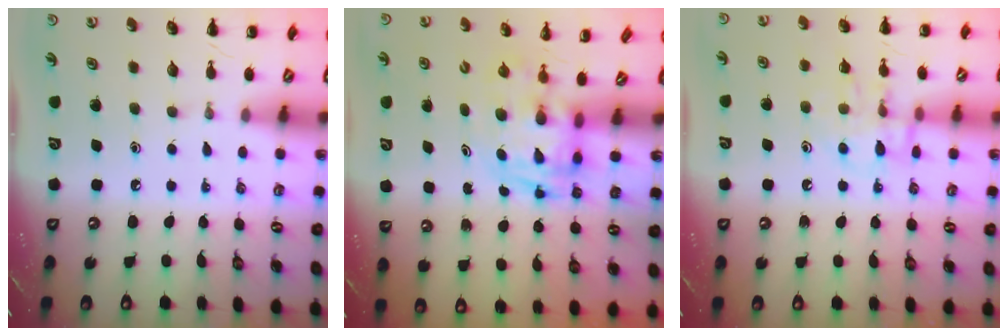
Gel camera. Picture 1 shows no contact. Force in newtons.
{"total": 2.7, "press": 2.6, "slide": 0.5}
{"total": 11.5, "press": 11.5, "slide": 0.7}